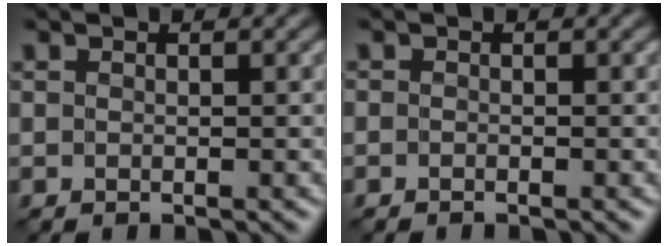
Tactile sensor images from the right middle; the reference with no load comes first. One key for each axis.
{"total": 0.5, "fx": -0.5, "fy": 0.0, "fz": -0.2, "tx": 0.005, "ty": -0.002, "tz": -0.011}